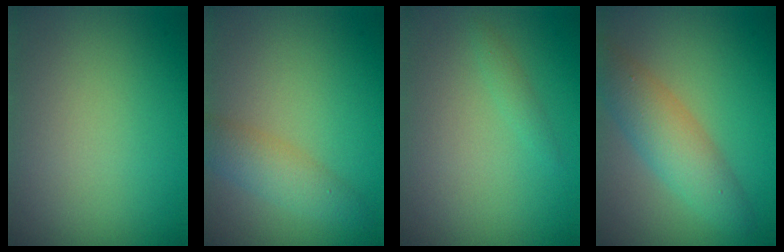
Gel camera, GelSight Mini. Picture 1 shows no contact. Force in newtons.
{"total": 2.8, "press": 2.8, "slide": 0.2}
{"total": 0.8, "press": 0.8, "slide": 0.1}
{"total": 4.6, "press": 4.6, "slide": 0.0}